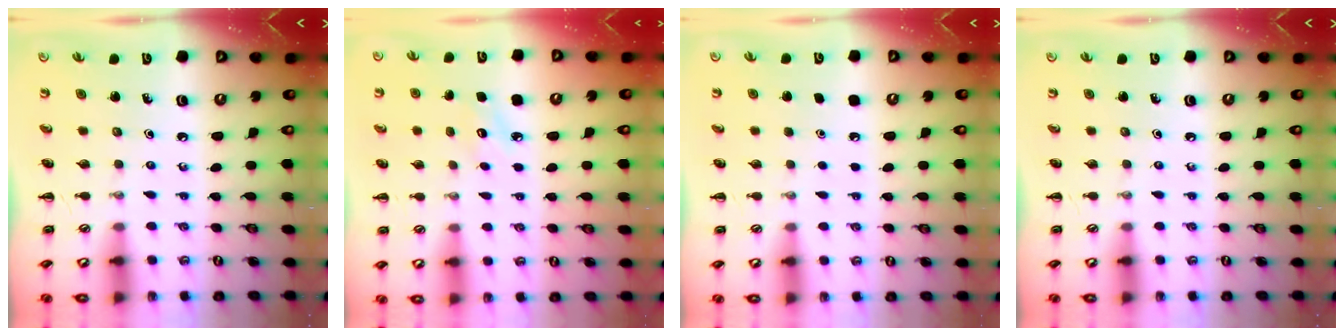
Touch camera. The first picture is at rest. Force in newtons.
{"total": 7.3, "press": 7.0, "slide": 2.0}
{"total": 1.6, "press": 1.6, "slide": 0.1}
{"total": 0.0}